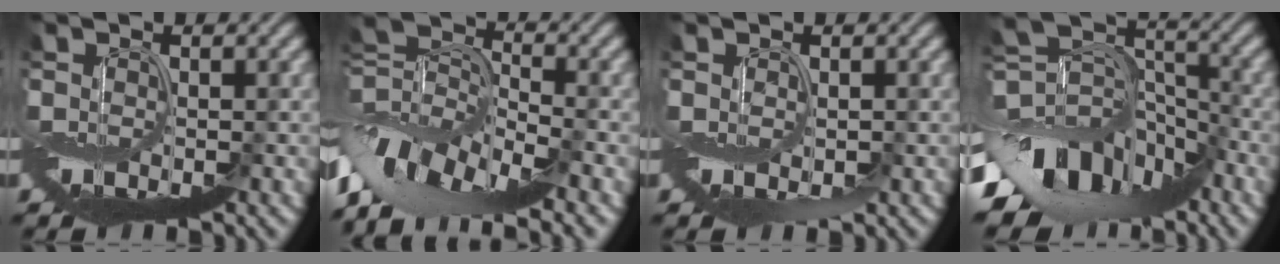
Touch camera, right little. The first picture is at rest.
{"total": 12.3, "force": [-6.3, 6.8, 8.1], "torque": [-0.174, 0.008, -0.113]}
{"total": 0.9, "force": [0.0, 0.6, 0.6], "torque": [-0.008, -0.008, 0.003]}
{"total": 11.2, "force": [-6.0, 7.6, 5.6], "torque": [-0.104, 0.006, -0.097]}